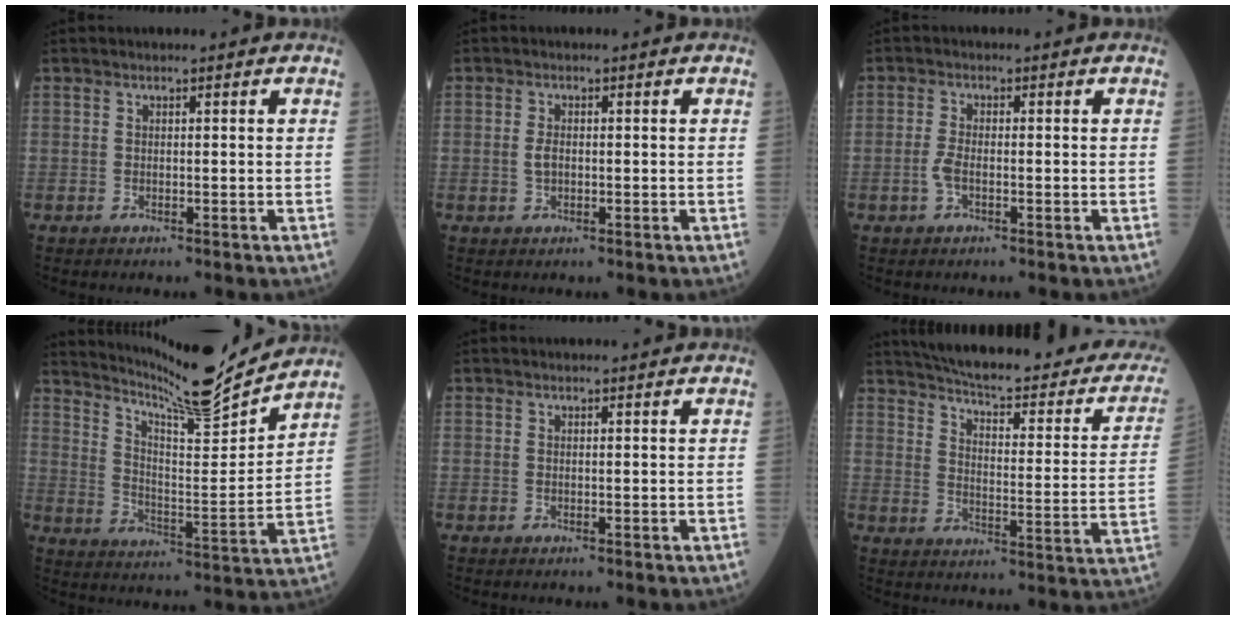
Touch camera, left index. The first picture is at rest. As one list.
[{"total": 1.6, "force": [-0.3, 0.9, 1.3], "torque": [-0.029, 0.002, -0.005]}, {"total": 2.2, "force": [-0.9, 0.8, 1.9], "torque": [-0.047, 0.000, -0.020]}, {"total": 15.1, "force": [14.4, -1.1, 4.3], "torque": [-0.080, -0.030, 0.225]}, {"total": 1.8, "force": [1.7, 0.1, 0.4], "torque": [-0.006, 0.015, 0.024]}, {"total": 27.6, "force": [23.6, 5.3, 13.2], "torque": [-0.192, -0.048, 0.284]}]